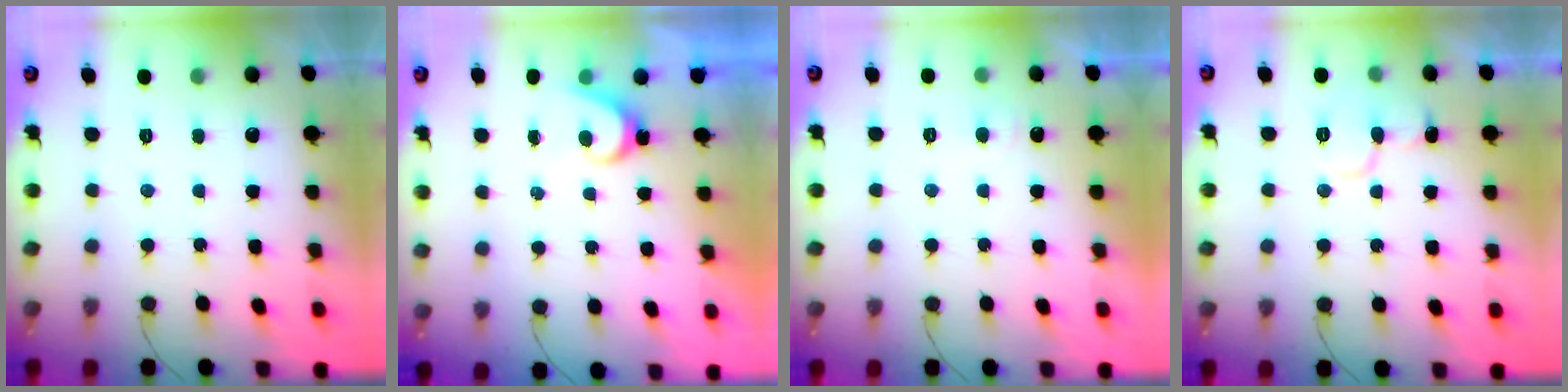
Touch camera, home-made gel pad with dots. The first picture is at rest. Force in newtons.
{"total": 3.4, "press": 3.4, "slide": 0.3}
{"total": 4.8, "press": 4.7, "slide": 0.4}
{"total": 9.9, "press": 9.8, "slide": 1.0}